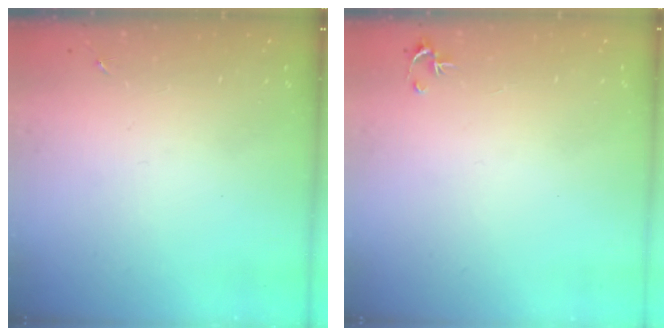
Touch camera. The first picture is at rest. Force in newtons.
{"total": 2.5, "press": 2.5, "slide": 0.2}